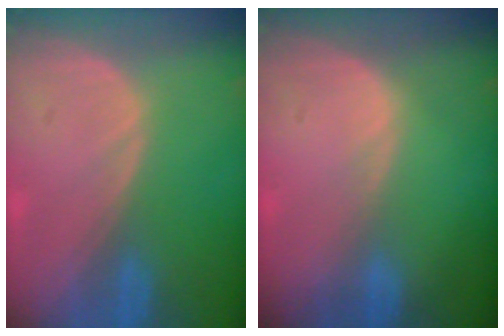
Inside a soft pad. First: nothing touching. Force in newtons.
{"total": 0.5, "press": 0.3, "slide": 0.4}